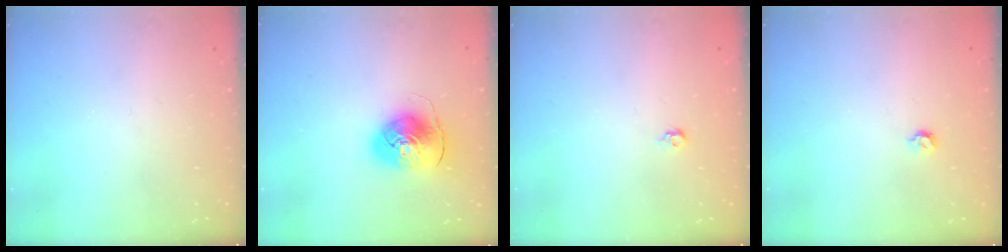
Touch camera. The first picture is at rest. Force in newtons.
{"total": 9.7, "press": 9.6, "slide": 1.3}
{"total": 3.9, "press": 3.8, "slide": 0.8}
{"total": 3.9, "press": 3.8, "slide": 0.8}